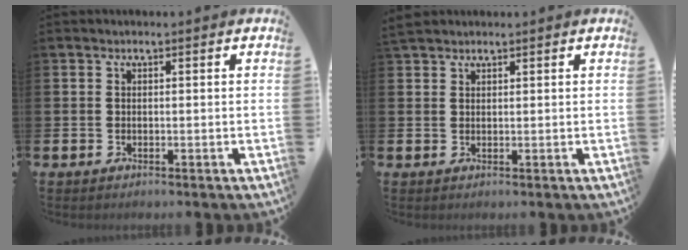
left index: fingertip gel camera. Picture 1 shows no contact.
{"total": 1.9, "force": [1.7, 0.7, 0.2], "torque": [0.004, 0.000, 0.030]}